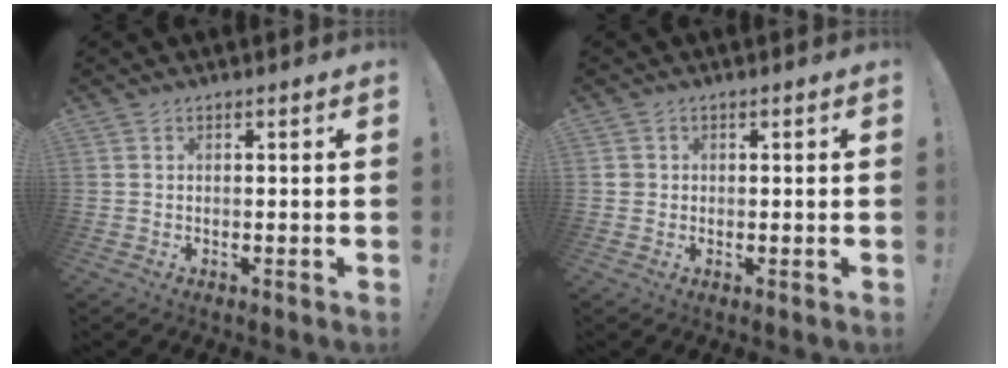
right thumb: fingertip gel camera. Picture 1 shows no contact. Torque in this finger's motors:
{"motor_torque": [0.13, 0.00, 0.04, -0.13, -0.02]}